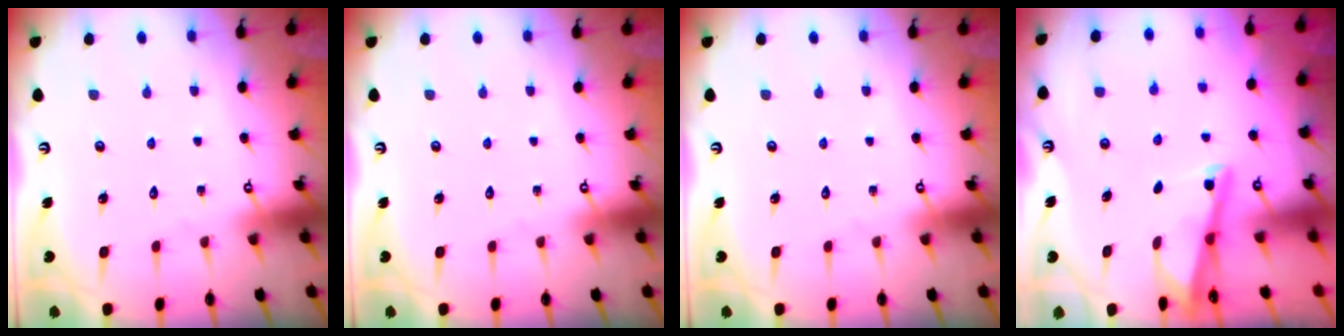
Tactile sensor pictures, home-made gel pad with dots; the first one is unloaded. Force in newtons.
{"total": 0.0}
{"total": 0.0}
{"total": 3.0, "press": 3.0, "slide": 0.3}